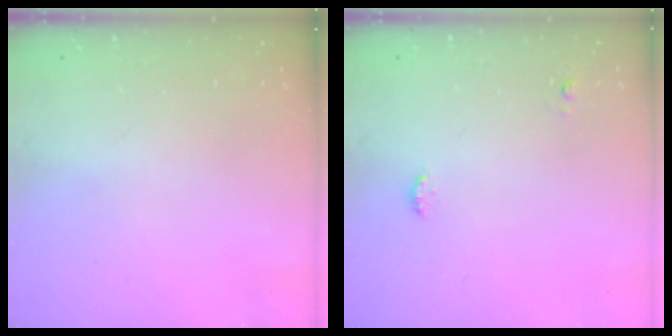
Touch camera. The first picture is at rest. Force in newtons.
{"total": 5.9, "press": 4.3, "slide": 4.1}